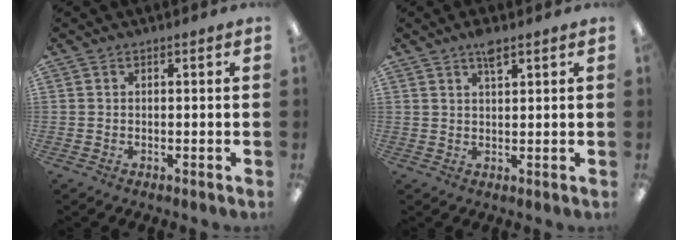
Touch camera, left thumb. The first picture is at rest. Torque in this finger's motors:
{"motor_torque": [1.96, 0.74, 0.43, -0.24, 0.00]}